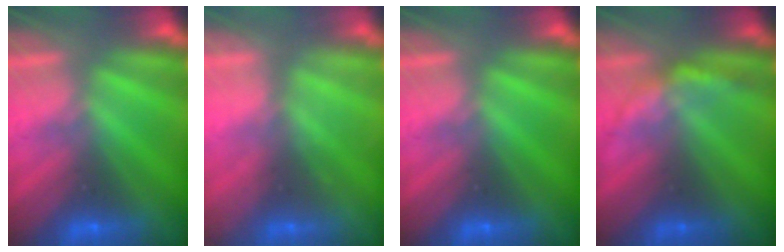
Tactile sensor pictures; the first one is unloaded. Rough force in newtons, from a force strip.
{"total": 2.2}
{"total": 0.0}
{"total": 2.2}